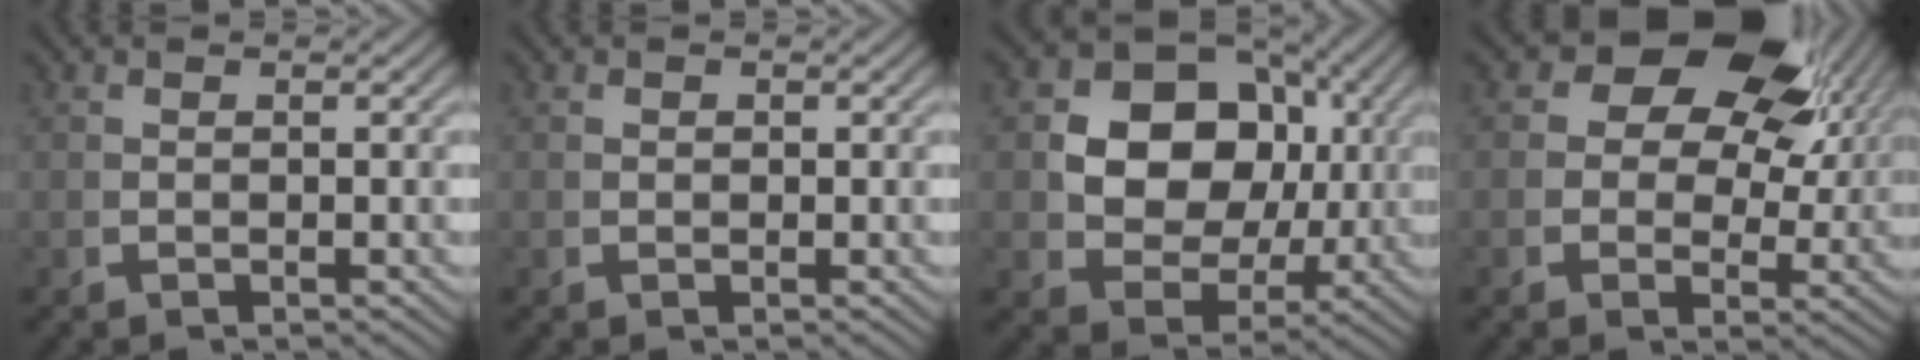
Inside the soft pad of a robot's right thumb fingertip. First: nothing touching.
{"total": 0.5, "force": [0.2, 0.5, 0.1], "torque": [-0.004, -0.004, 0.005]}
{"total": 12.2, "force": [1.3, 9.2, 7.8], "torque": [-0.173, -0.043, 0.035]}
{"total": 12.9, "force": [4.3, 8.0, 9.1], "torque": [-0.128, 0.007, 0.057]}